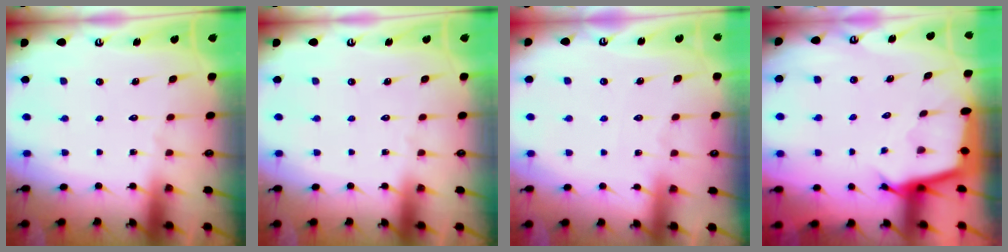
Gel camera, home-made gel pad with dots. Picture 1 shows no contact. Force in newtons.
{"total": 0.0}
{"total": 4.1, "press": 4.0, "slide": 0.6}
{"total": 2.7, "press": 2.7, "slide": 0.1}